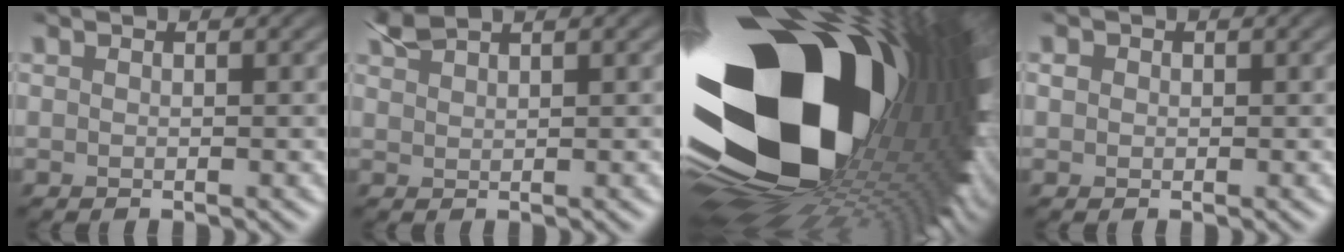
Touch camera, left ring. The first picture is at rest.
{"total": 1.9, "force": [1.6, 0.2, 0.9], "torque": [-0.021, 0.008, 0.030]}
{"total": 22.2, "force": [0.2, 13.5, 17.7], "torque": [-0.281, -0.049, -0.017]}
{"total": 0.7, "force": [-0.3, 0.6, 0.1], "torque": [0.000, -0.002, -0.008]}